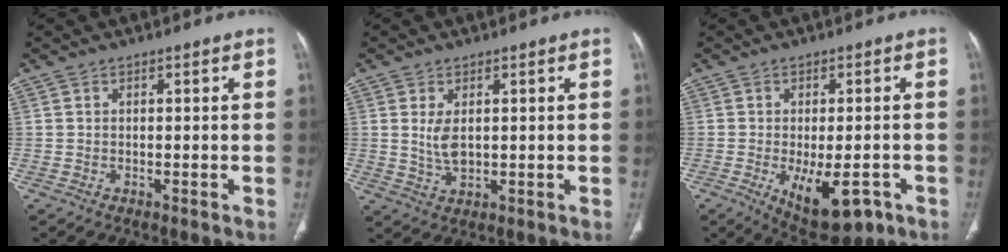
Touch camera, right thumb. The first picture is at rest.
{"total": 4.5, "force": [0.9, 2.4, 3.7], "torque": [-0.072, -0.010, 0.027]}
{"total": 11.9, "force": [-4.8, 5.5, 9.4], "torque": [-0.125, -0.001, -0.055]}